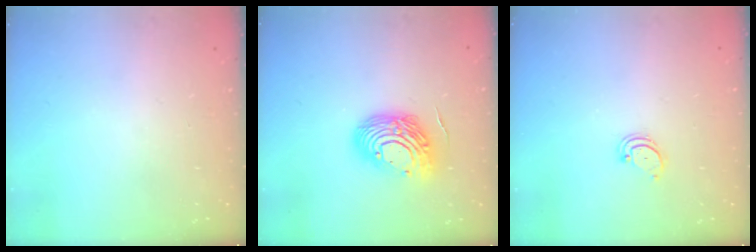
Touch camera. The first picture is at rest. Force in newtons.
{"total": 13.3, "press": 13.1, "slide": 2.3}
{"total": 2.2, "press": 2.2, "slide": 0.3}